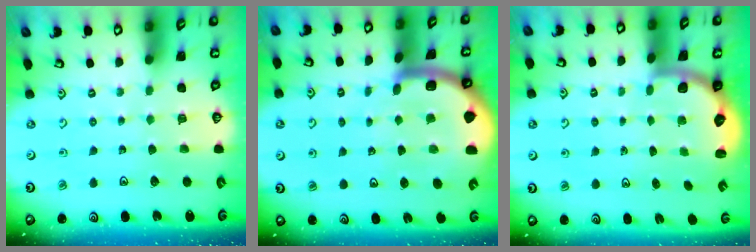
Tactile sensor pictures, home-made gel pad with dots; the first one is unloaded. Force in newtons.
{"total": 8.3, "press": 8.2, "slide": 1.2}
{"total": 2.4, "press": 2.1, "slide": 1.3}